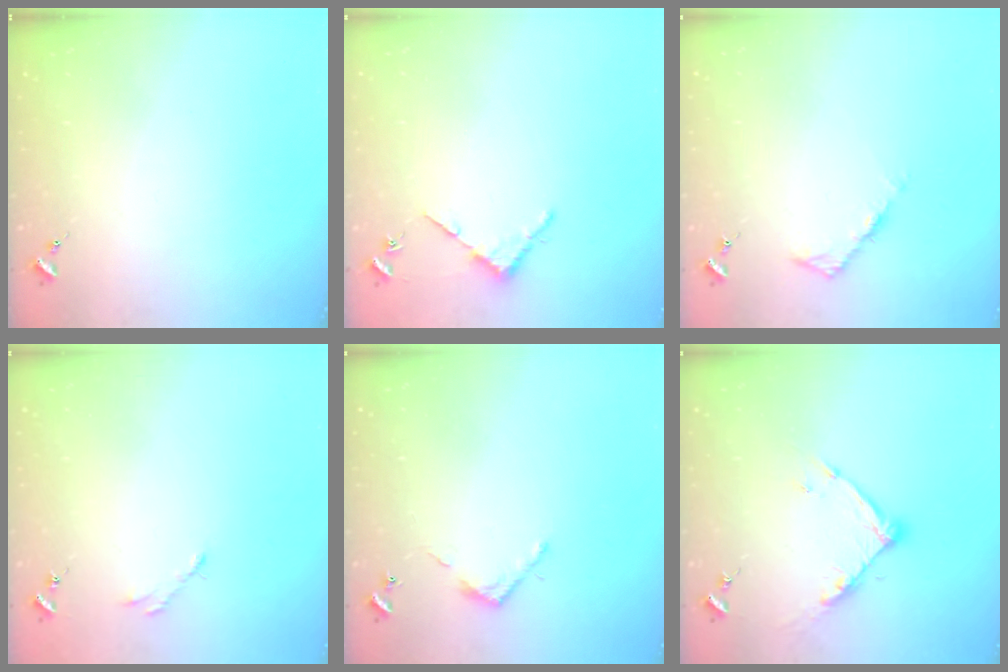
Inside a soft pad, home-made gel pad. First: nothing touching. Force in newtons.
{"total": 3.4, "press": 3.4, "slide": 0.4}
{"total": 4.5, "press": 4.5, "slide": 0.4}
{"total": 2.5, "press": 2.5, "slide": 0.3}
{"total": 3.6, "press": 3.6, "slide": 0.2}
{"total": 10.3, "press": 10.2, "slide": 0.9}